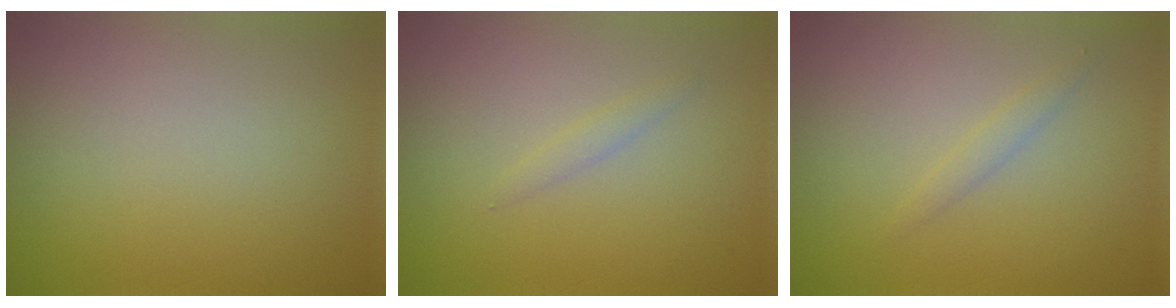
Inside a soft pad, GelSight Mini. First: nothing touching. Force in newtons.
{"total": 0.9, "press": 0.9, "slide": 0.1}
{"total": 1.0, "press": 1.0, "slide": 0.1}